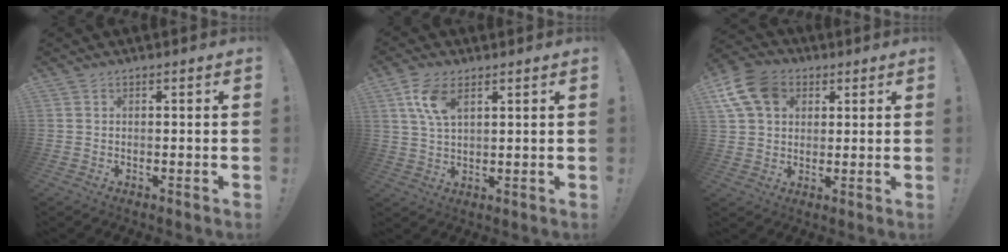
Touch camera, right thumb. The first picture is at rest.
{"total": 8.2, "force": [3.7, 4.1, 6.1], "torque": [-0.118, -0.011, 0.066]}
{"total": 12.8, "force": [5.1, 9.5, 7.0], "torque": [-0.126, -0.017, 0.101]}